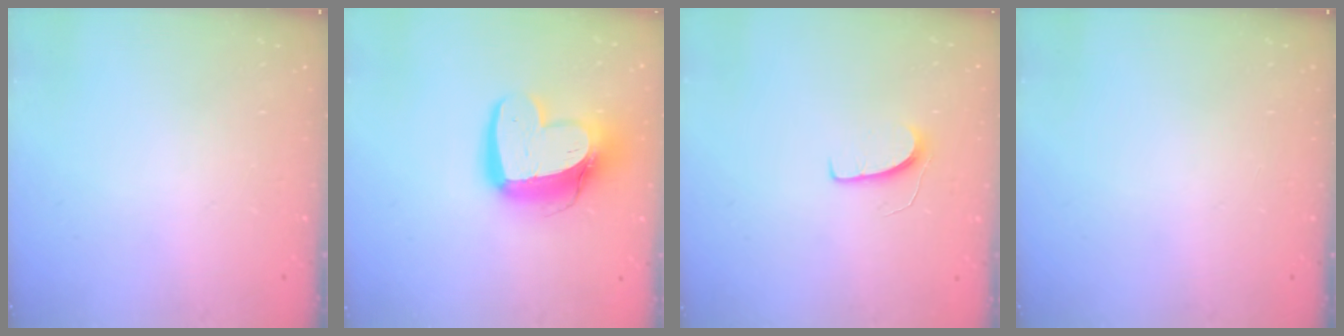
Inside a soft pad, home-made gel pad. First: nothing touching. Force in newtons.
{"total": 15.5, "press": 15.4, "slide": 1.8}
{"total": 5.8, "press": 5.7, "slide": 0.4}
{"total": 0.0}